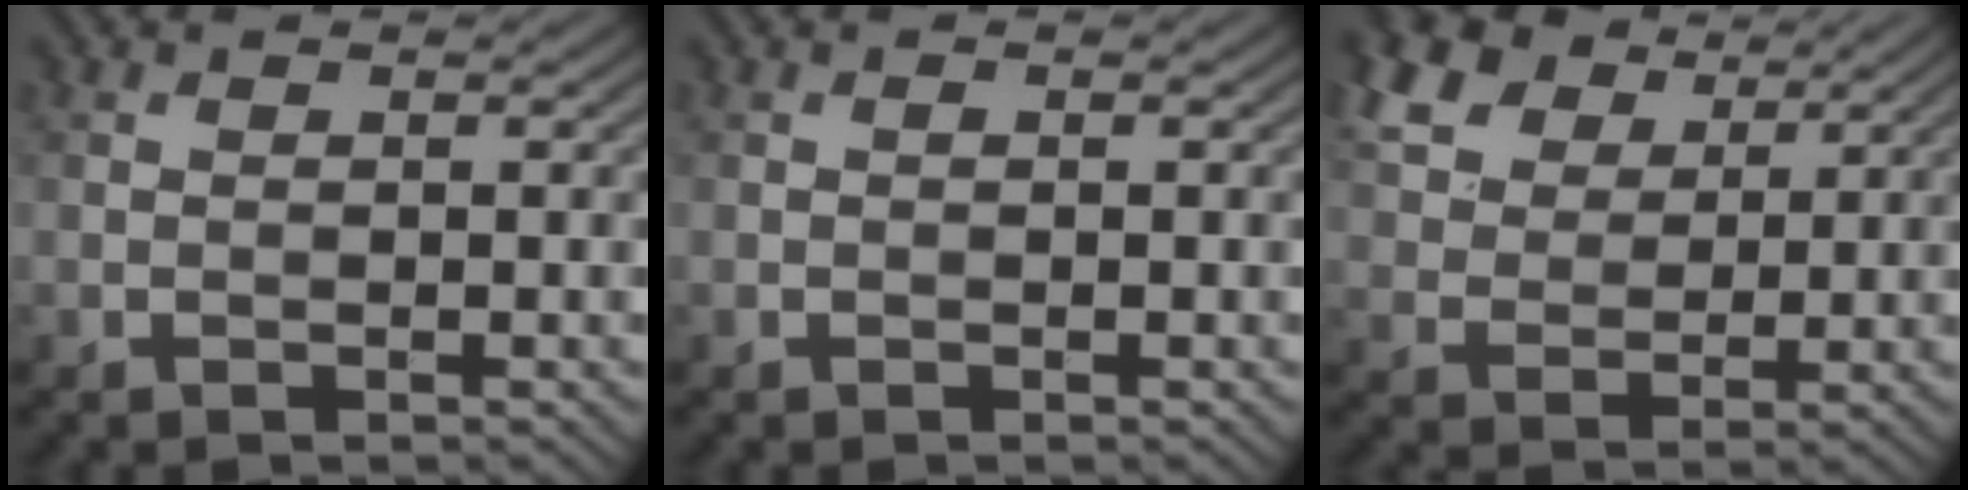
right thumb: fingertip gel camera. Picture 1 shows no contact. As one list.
[{"total": 0.0}, {"total": 9.2, "force": [5.8, 5.5, 4.6], "torque": [-0.132, 0.020, 0.108]}]